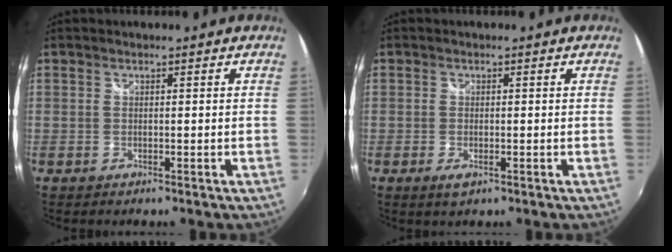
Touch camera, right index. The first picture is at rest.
{"total": 2.1, "force": [-0.9, 0.9, 1.6], "torque": [-0.031, -0.004, -0.014]}